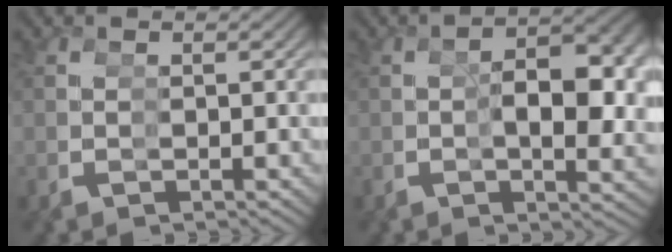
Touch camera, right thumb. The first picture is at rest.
{"total": 7.3, "force": [0.5, 3.3, 6.5], "torque": [-0.071, 0.000, 0.001]}